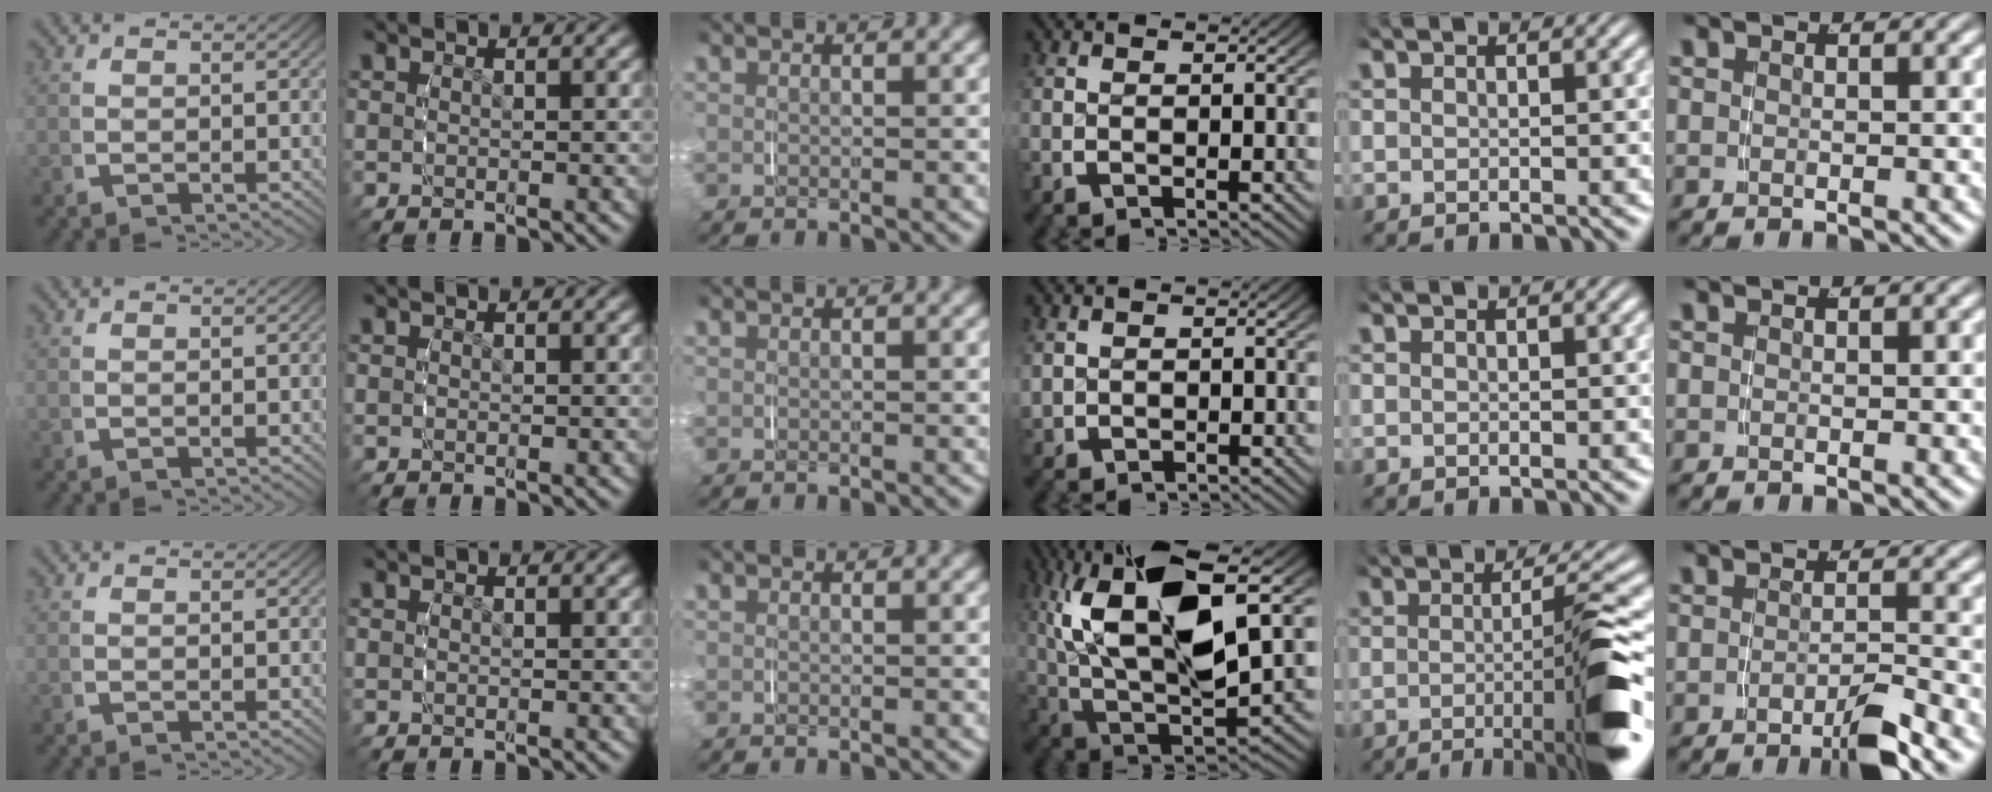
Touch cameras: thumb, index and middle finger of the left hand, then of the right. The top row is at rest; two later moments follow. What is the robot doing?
{"motion": "grasp_and_lifting", "object": "jar lid"}